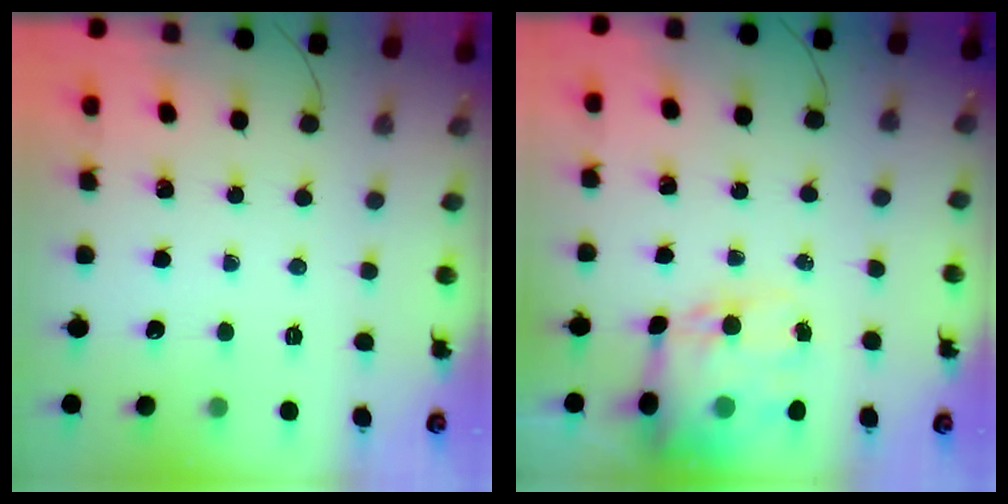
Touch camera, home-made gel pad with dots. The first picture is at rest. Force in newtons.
{"total": 14.8, "press": 14.3, "slide": 3.9}